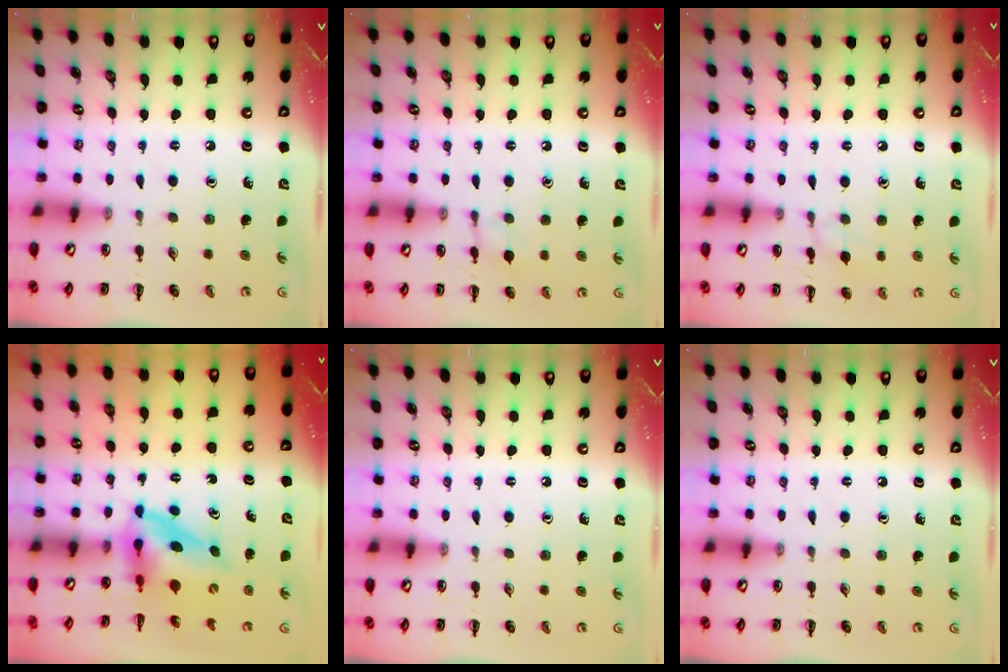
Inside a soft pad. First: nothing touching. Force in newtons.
{"total": 5.3, "press": 5.3, "slide": 0.3}
{"total": 6.3, "press": 6.0, "slide": 2.1}
{"total": 3.9, "press": 3.8, "slide": 0.6}
{"total": 0.0}
{"total": 0.0}